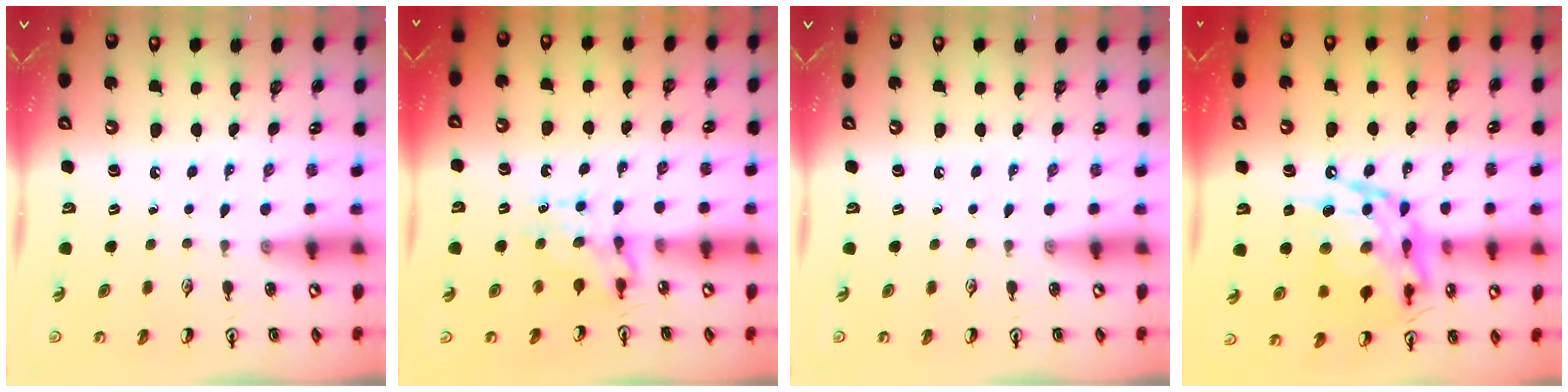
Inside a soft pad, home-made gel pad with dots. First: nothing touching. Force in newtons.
{"total": 7.3, "press": 7.3, "slide": 0.7}
{"total": 0.0}
{"total": 18.7, "press": 18.6, "slide": 1.6}